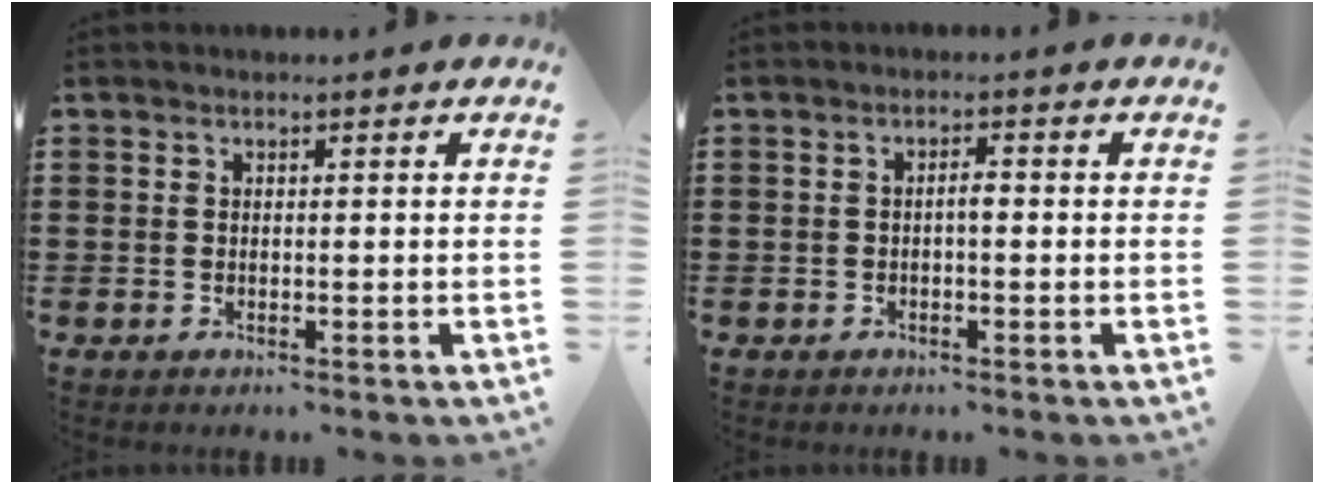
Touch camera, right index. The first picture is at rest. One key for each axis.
{"total": 1.5, "fx": -0.3, "fy": 0.4, "fz": 1.4, "tx": -0.027, "ty": 0.002, "tz": -0.007}